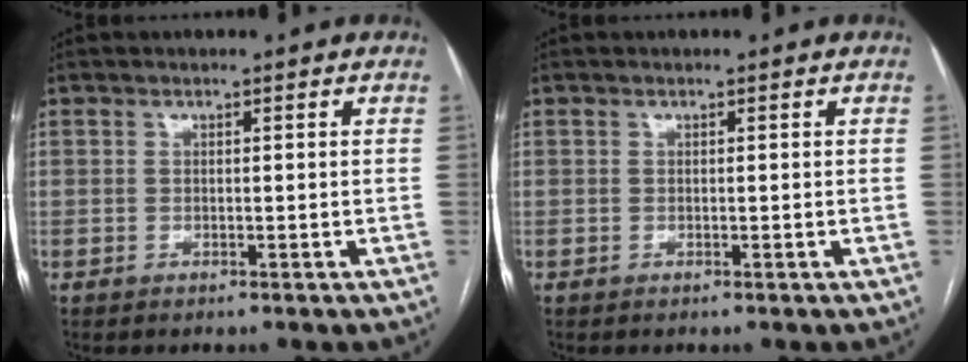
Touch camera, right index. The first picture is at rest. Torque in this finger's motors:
{"motor_torque": [-0.18, 0.12, 0.00, 0.00]}